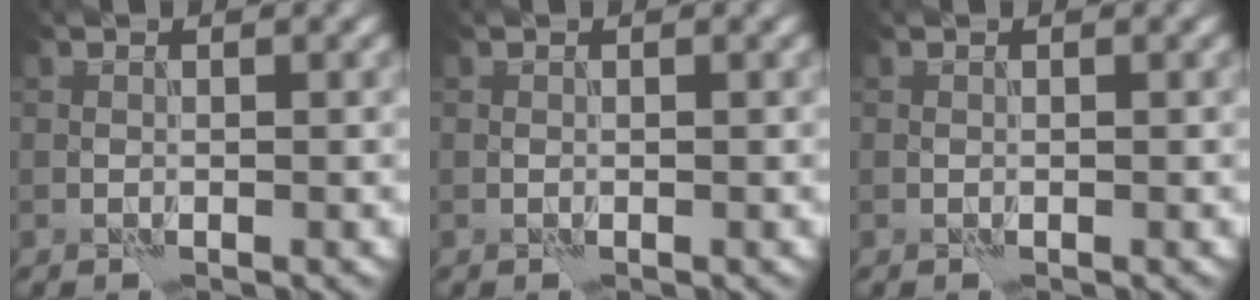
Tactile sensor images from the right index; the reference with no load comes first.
{"total": 0.0}
{"total": 0.0}